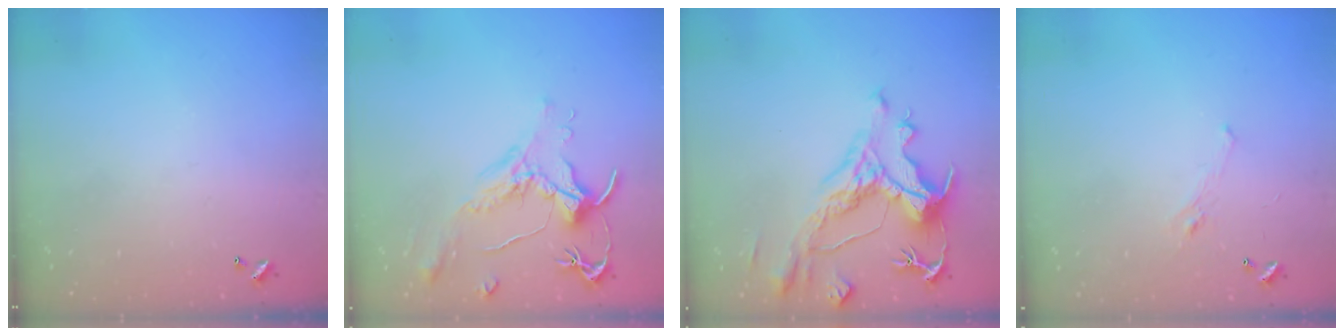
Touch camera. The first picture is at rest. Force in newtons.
{"total": 1.6, "press": 1.4, "slide": 0.7}
{"total": 4.6, "press": 4.2, "slide": 1.8}
{"total": 1.2, "press": 0.8, "slide": 0.9}